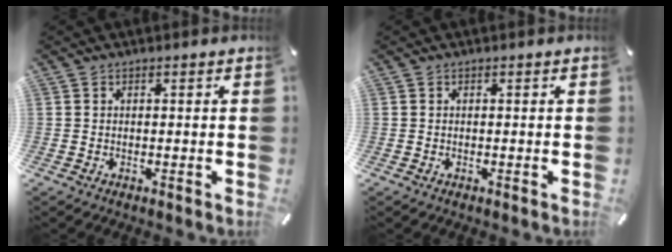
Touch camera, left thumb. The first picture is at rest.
{"total": 0.0}